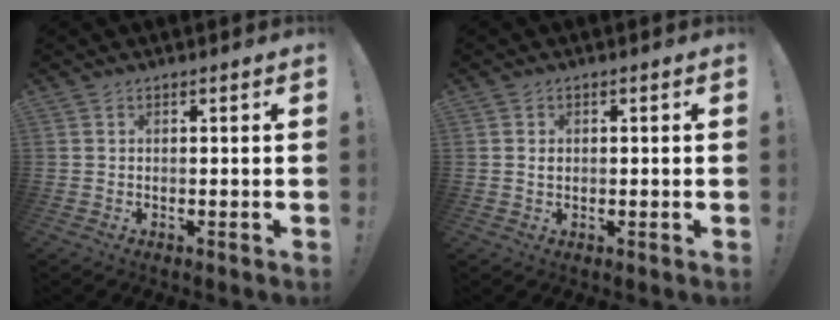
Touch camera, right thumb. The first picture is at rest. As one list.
[{"total": 1.0, "force": [-0.1, 0.9, 0.5], "torque": [-0.006, 0.002, -0.002]}]